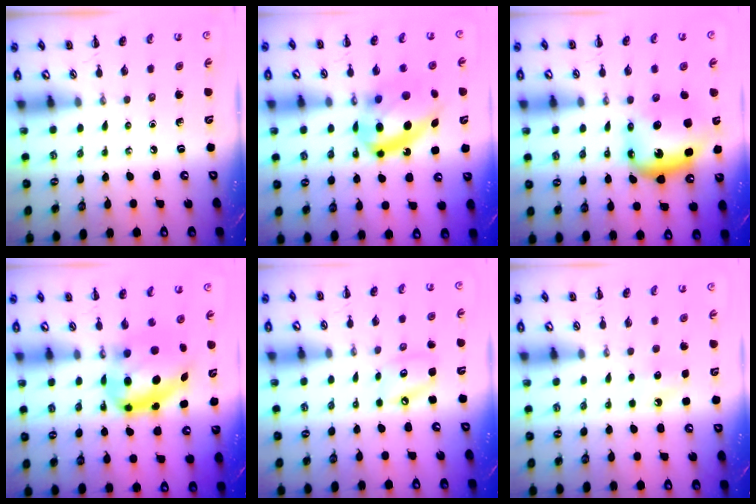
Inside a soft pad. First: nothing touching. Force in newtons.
{"total": 18.2, "press": 17.7, "slide": 4.5}
{"total": 8.3, "press": 8.0, "slide": 2.3}
{"total": 10.4, "press": 10.1, "slide": 2.3}
{"total": 7.6, "press": 7.5, "slide": 0.9}
{"total": 6.2, "press": 6.0, "slide": 1.8}